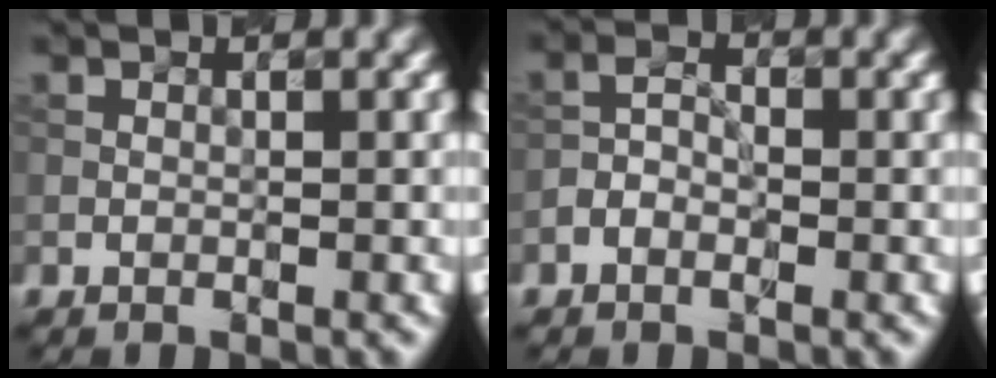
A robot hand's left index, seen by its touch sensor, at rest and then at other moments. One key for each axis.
{"total": 1.7, "fx": -0.9, "fy": 1.0, "fz": 1.0, "tx": -0.020, "ty": 0.007, "tz": -0.022}